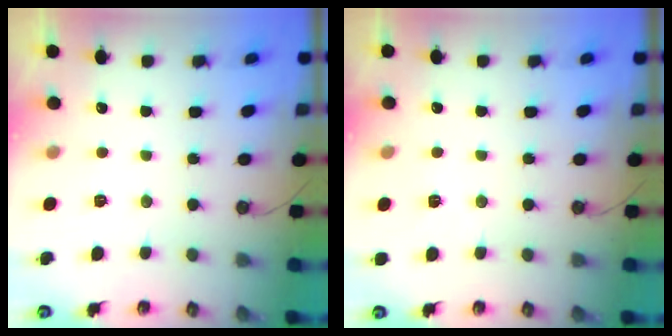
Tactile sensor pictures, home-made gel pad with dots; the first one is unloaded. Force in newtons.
{"total": 2.3, "press": 1.3, "slide": 1.9}